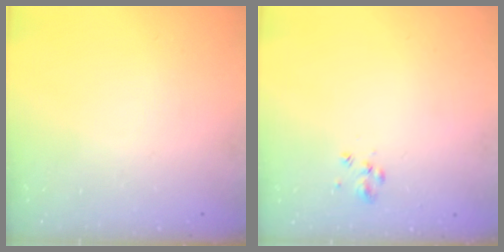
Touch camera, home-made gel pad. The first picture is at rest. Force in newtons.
{"total": 2.9, "press": 2.8, "slide": 1.0}